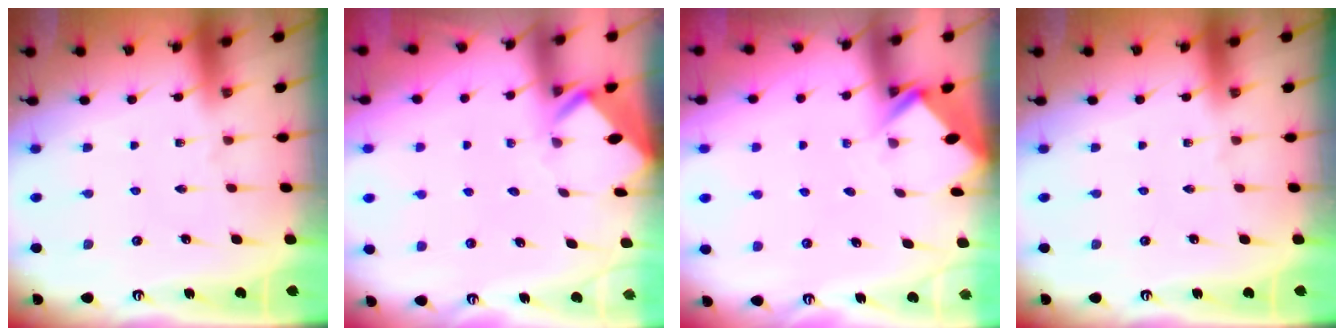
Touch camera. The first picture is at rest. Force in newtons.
{"total": 3.5, "press": 3.5, "slide": 0.1}
{"total": 2.8, "press": 2.8, "slide": 0.2}
{"total": 0.0}